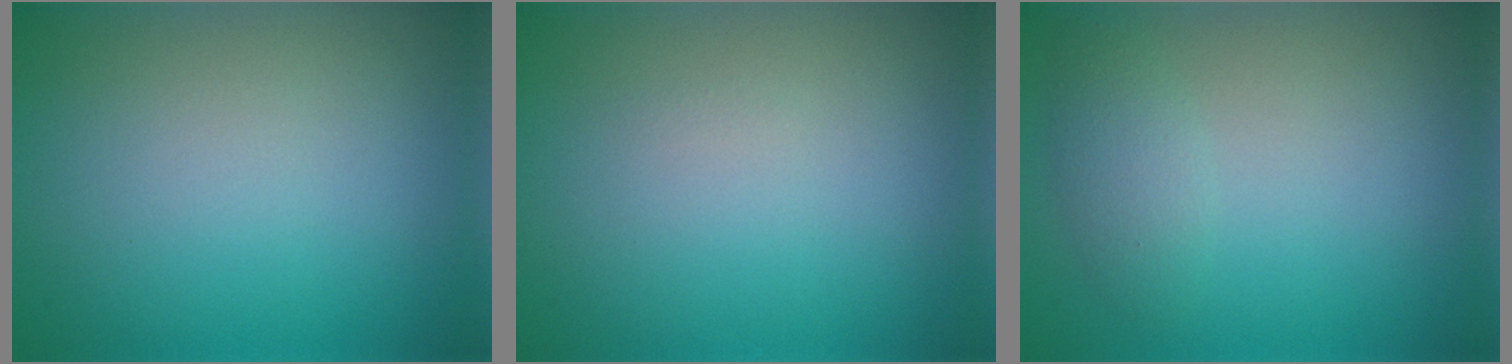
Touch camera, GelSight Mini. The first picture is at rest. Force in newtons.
{"total": 0.0}
{"total": 1.7, "press": 1.7, "slide": 0.1}